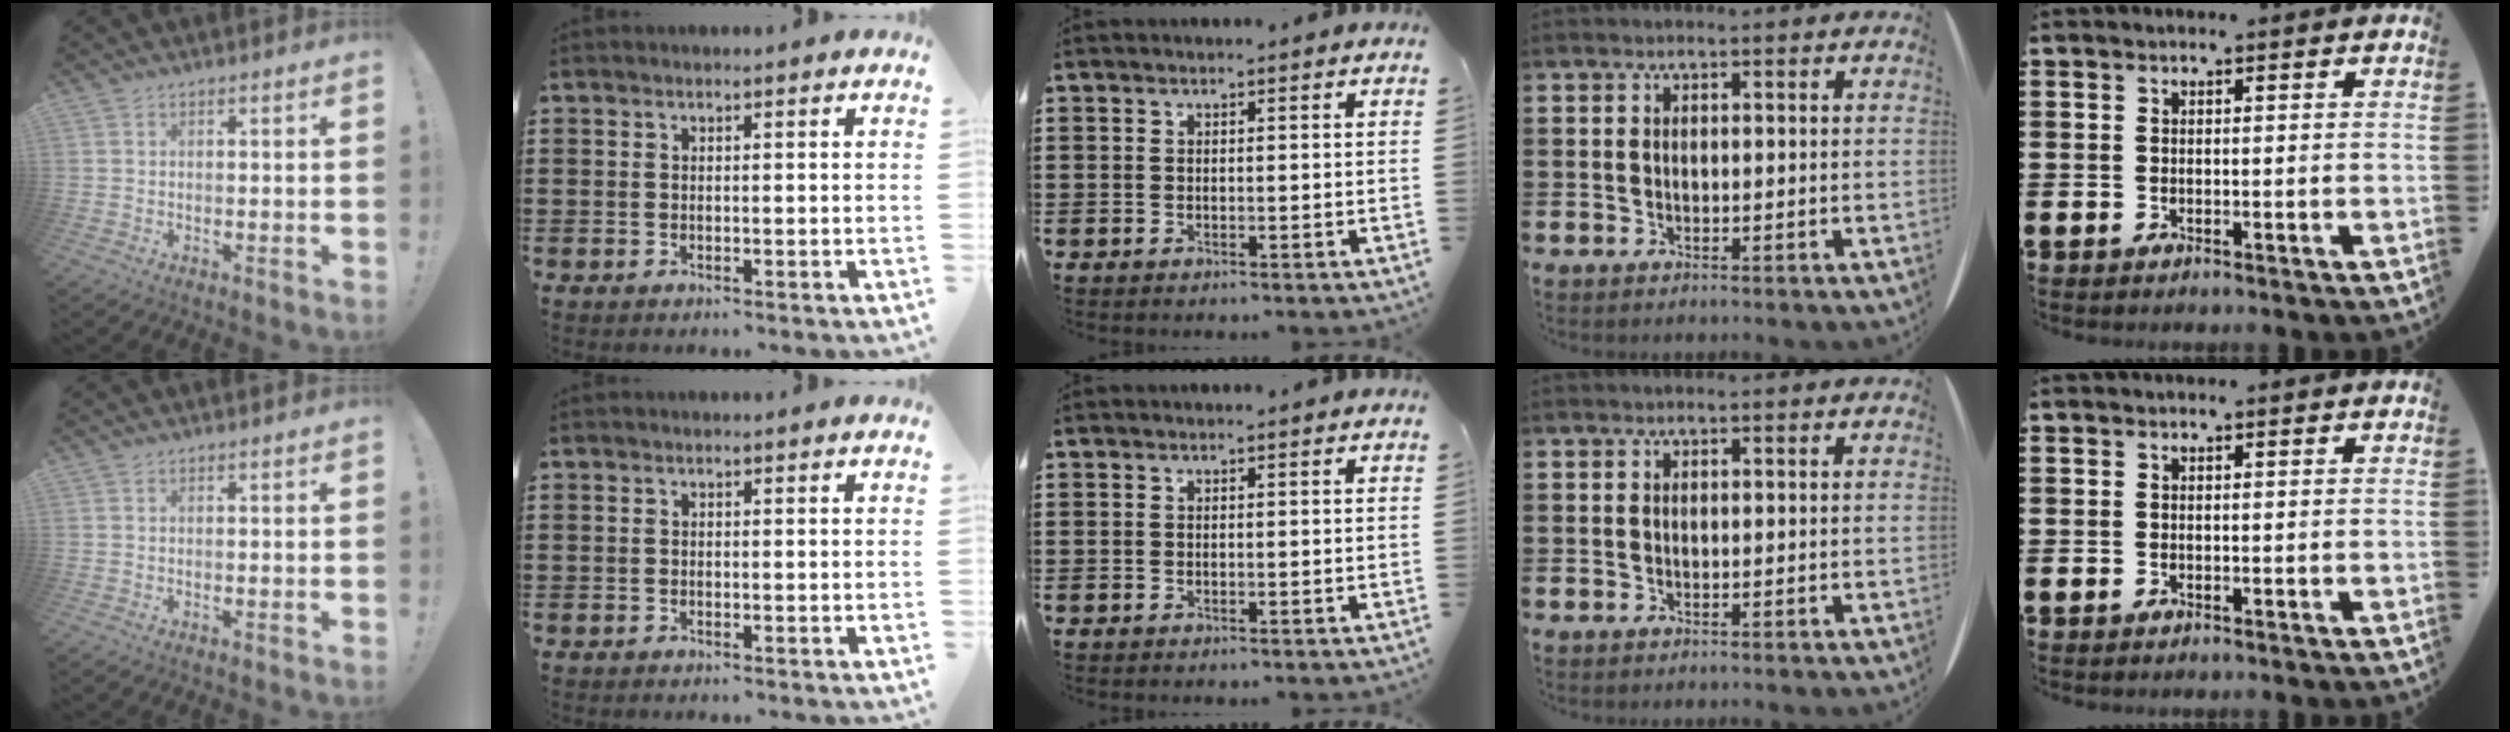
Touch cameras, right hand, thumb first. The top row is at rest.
{}